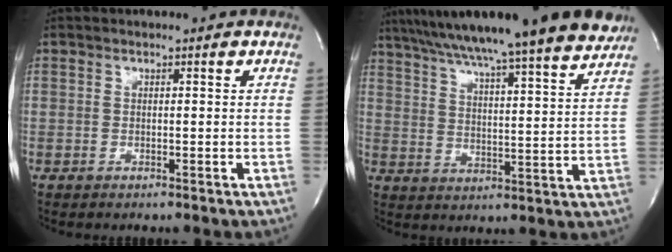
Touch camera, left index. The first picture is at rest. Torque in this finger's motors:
{"motor_torque": [0.32, -0.47, 1.06, 0.21]}